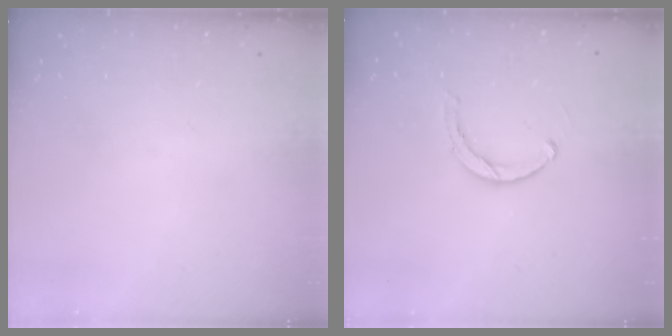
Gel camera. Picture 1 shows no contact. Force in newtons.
{"total": 2.8, "press": 2.7, "slide": 0.3}